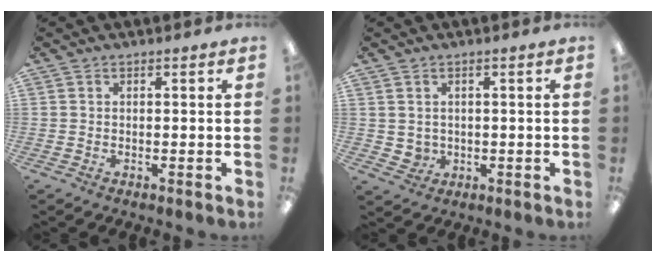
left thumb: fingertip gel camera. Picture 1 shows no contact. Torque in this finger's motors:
{"motor_torque": [-0.28, -0.22, -0.19, -0.24, 0.00]}